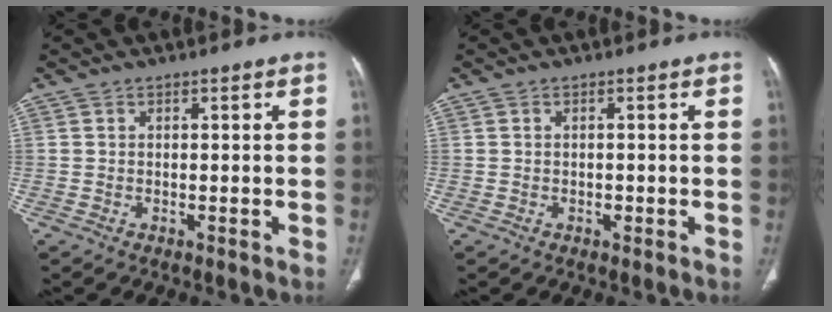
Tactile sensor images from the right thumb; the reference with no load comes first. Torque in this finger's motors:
{"motor_torque": [0.02, 0.29, -0.23, -0.04, 0.02]}